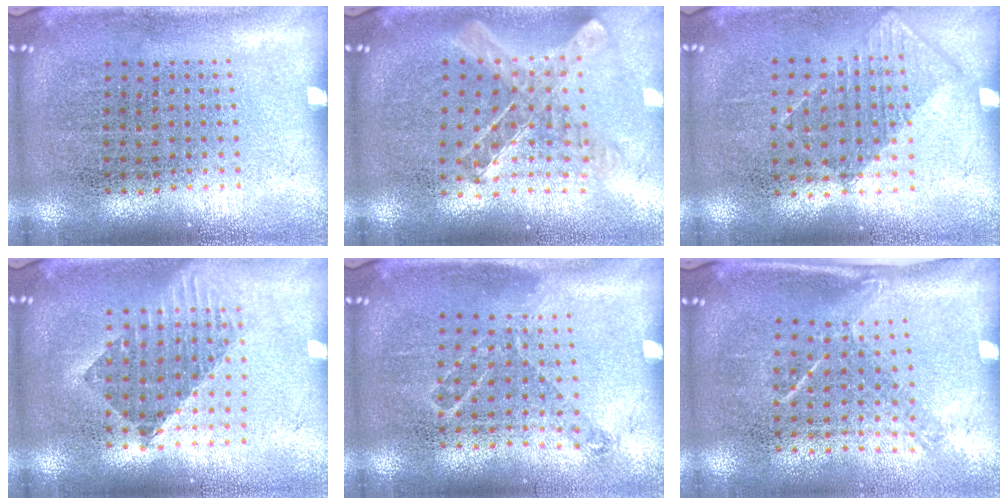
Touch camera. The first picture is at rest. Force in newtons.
{"total": 1.0, "press": 1.0, "slide": 0.1}
{"total": 0.8, "press": 0.7, "slide": 0.4}
{"total": 1.5, "press": 1.3, "slide": 0.8}
{"total": 0.9, "press": 0.8, "slide": 0.2}
{"total": 1.4, "press": 1.0, "slide": 1.0}